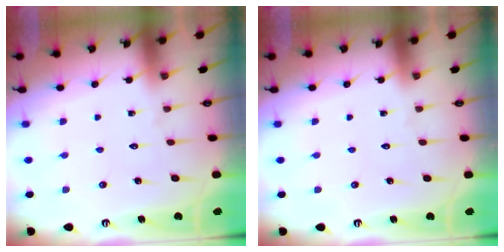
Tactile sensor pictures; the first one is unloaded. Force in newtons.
{"total": 0.0}